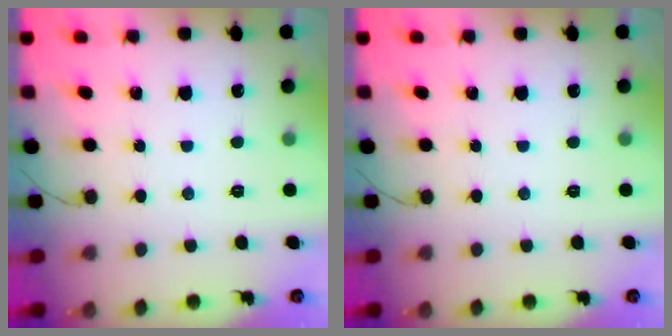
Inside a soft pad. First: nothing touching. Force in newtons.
{"total": 0.0}